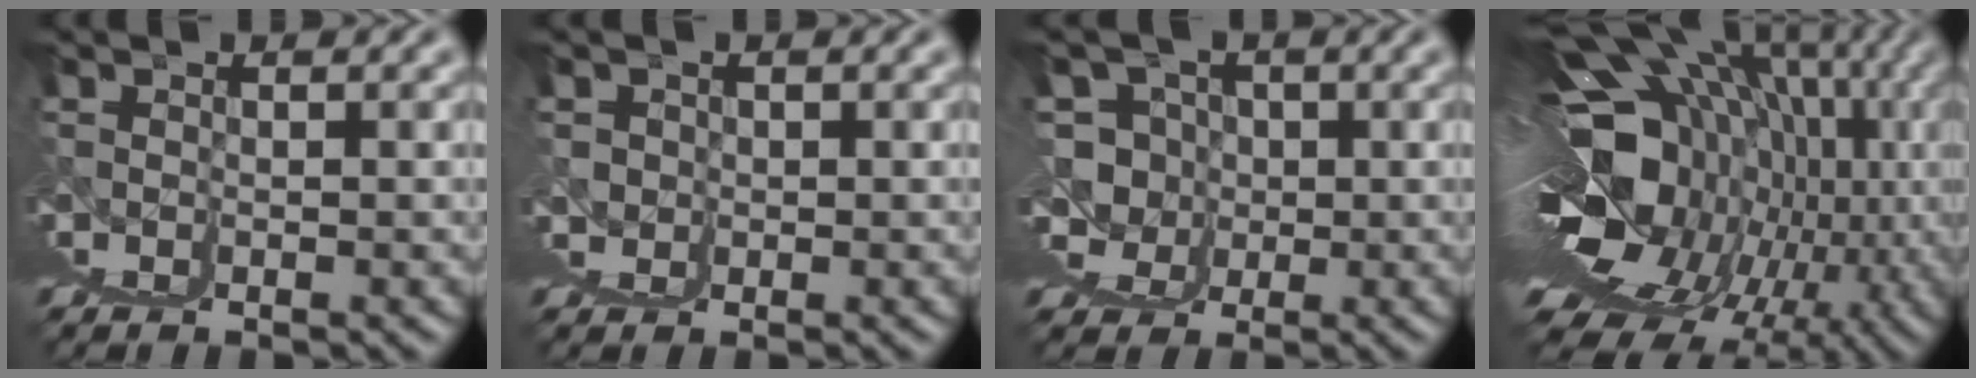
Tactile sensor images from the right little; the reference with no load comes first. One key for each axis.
{"total": 3.9, "fx": 1.9, "fy": 3.0, "fz": 1.5, "tx": -0.017, "ty": -0.007, "tz": 0.032}
{"total": 6.9, "fx": 3.1, "fy": 4.3, "fz": 4.4, "tx": -0.059, "ty": -0.013, "tz": 0.061}
{"total": 17.9, "fx": 3.9, "fy": 7.1, "fz": 15.9, "tx": -0.173, "ty": 0.026, "tz": 0.072}